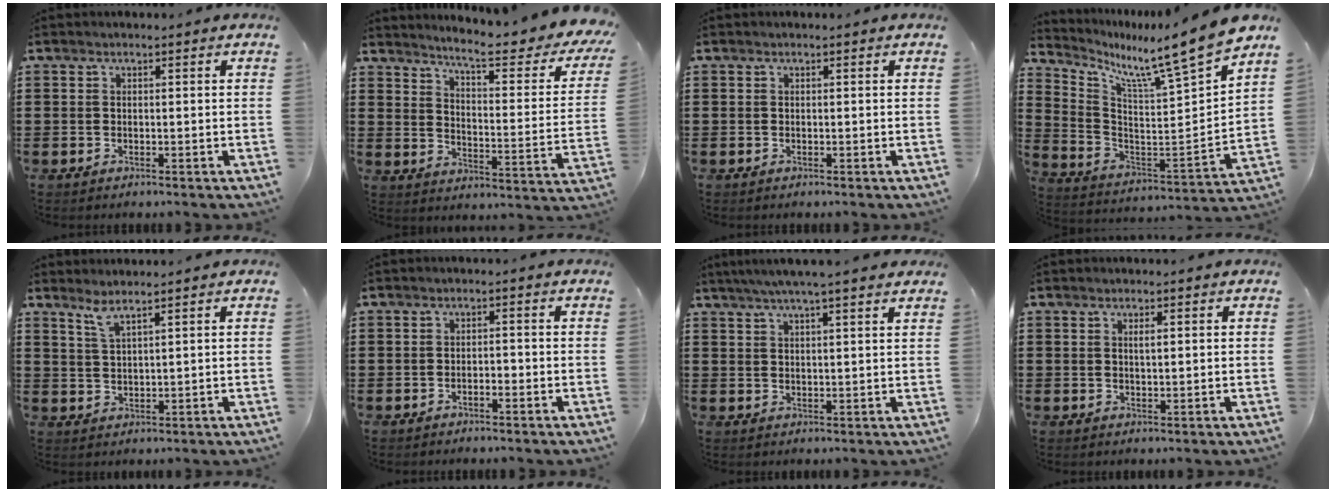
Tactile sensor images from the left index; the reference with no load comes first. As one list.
[{"total": 6.8, "force": [5.6, 0.0, 4.0], "torque": [-0.085, -0.048, 0.083]}, {"total": 0.0}, {"total": 9.9, "force": [8.9, -1.0, 4.2], "torque": [-0.097, -0.089, 0.130]}, {"total": 2.8, "force": [2.2, 0.1, 1.8], "torque": [-0.041, 0.001, 0.040]}, {"total": 1.0, "force": [-0.9, 0.3, 0.4], "torque": [-0.012, 0.000, -0.019]}, {"total": 4.3, "force": [3.5, -0.4, 2.4], "torque": [-0.056, -0.004, 0.063]}, {"total": 1.4, "force": [0.4, 0.3, 1.3], "torque": [-0.026, 0.002, 0.006]}]